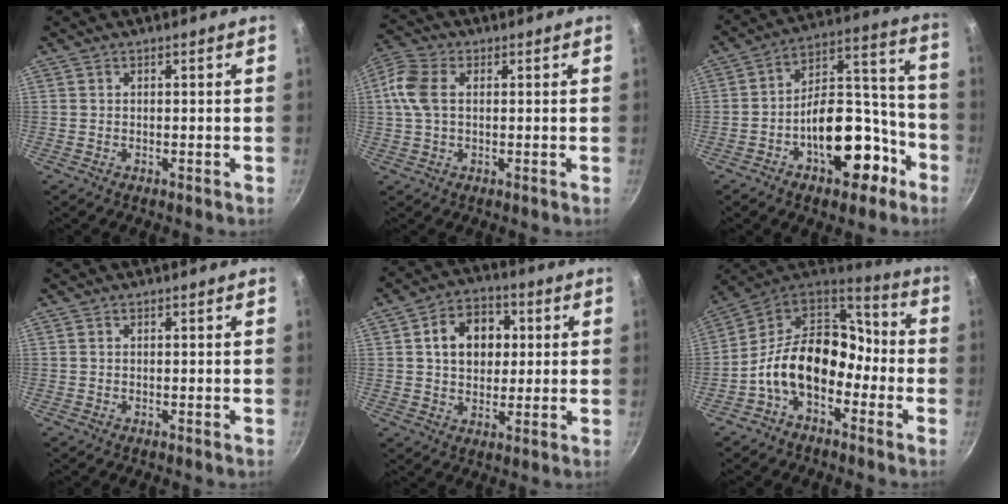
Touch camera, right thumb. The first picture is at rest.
{"total": 7.8, "force": [1.1, 5.0, 5.9], "torque": [-0.129, 0.016, 0.011]}
{"total": 18.5, "force": [-7.9, 10.5, 13.0], "torque": [-0.141, 0.093, -0.111]}
{"total": 0.0}
{"total": 11.1, "force": [2.2, 8.4, 6.9], "torque": [-0.077, 0.011, 0.028]}
{"total": 16.9, "force": [-4.9, 11.4, 11.5], "torque": [-0.161, 0.070, -0.111]}